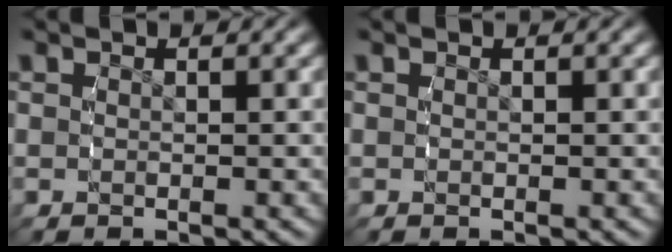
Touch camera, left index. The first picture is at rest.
{"total": 0.0}